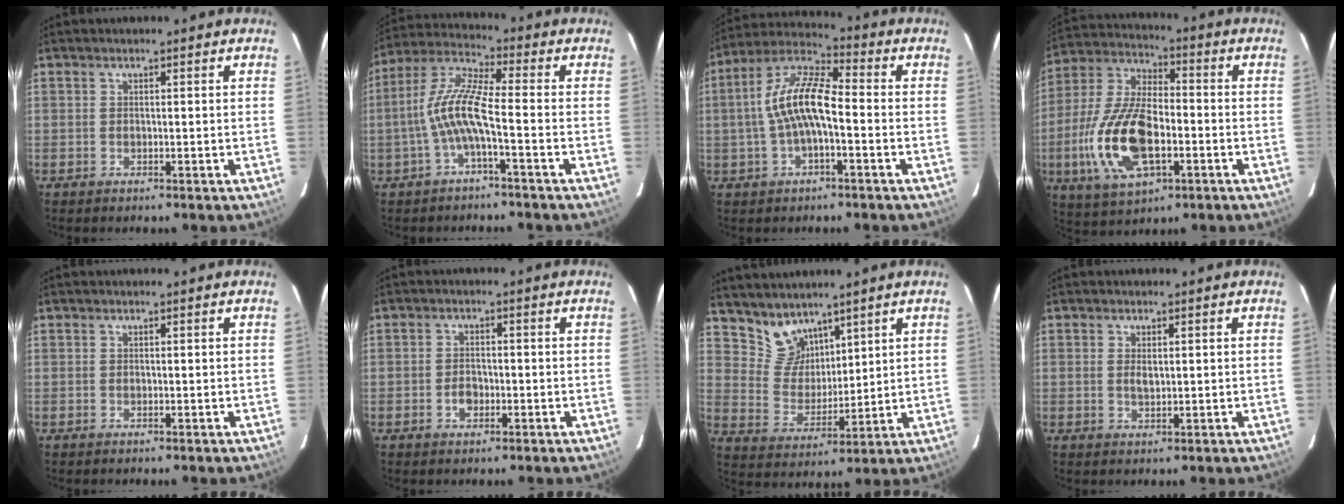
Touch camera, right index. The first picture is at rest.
{"total": 8.9, "force": [-2.5, 1.0, 8.5], "torque": [-0.195, 0.014, -0.049]}
{"total": 11.4, "force": [-1.4, 3.8, 10.6], "torque": [-0.214, 0.018, -0.030]}
{"total": 18.2, "force": [-5.0, 8.5, 15.3], "torque": [-0.334, -0.007, -0.090]}
{"total": 0.0}
{"total": 2.7, "force": [-1.1, 1.9, 1.6], "torque": [-0.030, 0.004, -0.020]}
{"total": 7.9, "force": [6.4, 4.5, 1.4], "torque": [-0.022, 0.006, 0.135]}
{"total": 1.8, "force": [0.3, 0.9, 1.5], "torque": [-0.028, 0.000, 0.006]}